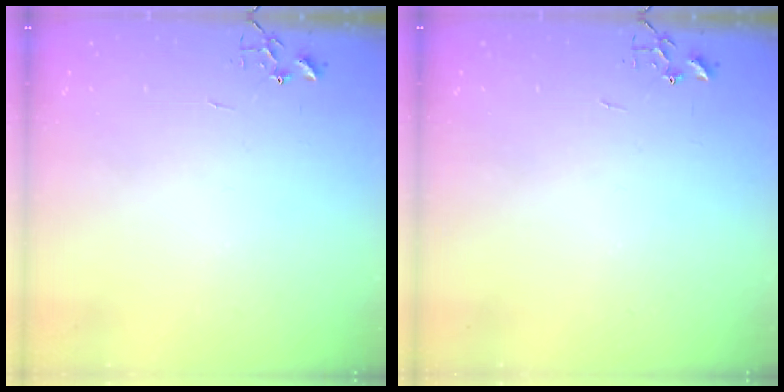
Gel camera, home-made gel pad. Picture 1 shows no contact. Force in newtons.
{"total": 0.0}